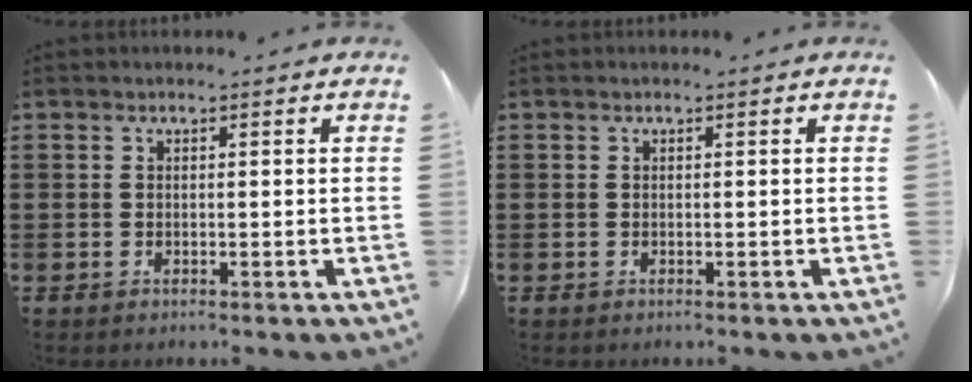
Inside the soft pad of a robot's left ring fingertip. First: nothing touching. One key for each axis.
{"total": 0.0}